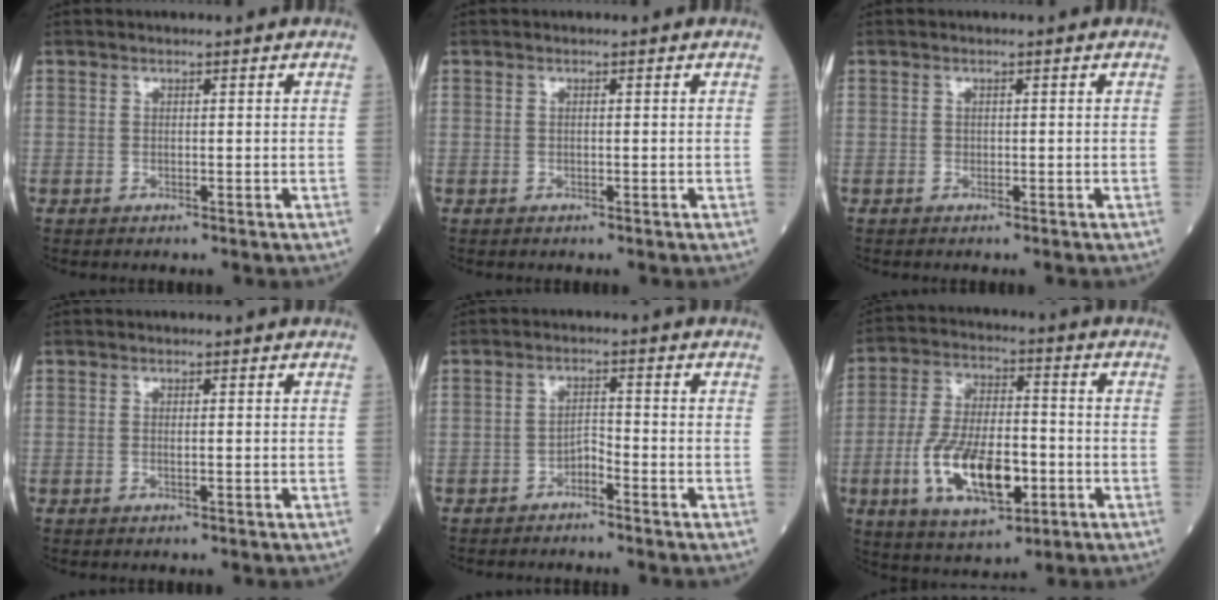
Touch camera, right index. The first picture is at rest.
{"total": 0.6, "force": [0.0, 0.4, 0.5], "torque": [-0.020, 0.005, 0.001]}
{"total": 0.7, "force": [-0.1, 0.6, 0.3], "torque": [-0.016, 0.008, -0.001]}
{"total": 1.0, "force": [-0.1, 0.4, 1.0], "torque": [-0.028, -0.001, 0.000]}
{"total": 2.9, "force": [-2.2, 1.2, 1.4], "torque": [-0.032, 0.004, -0.038]}
{"total": 15.1, "force": [-4.6, 6.1, 13.0], "torque": [-0.262, -0.003, -0.075]}